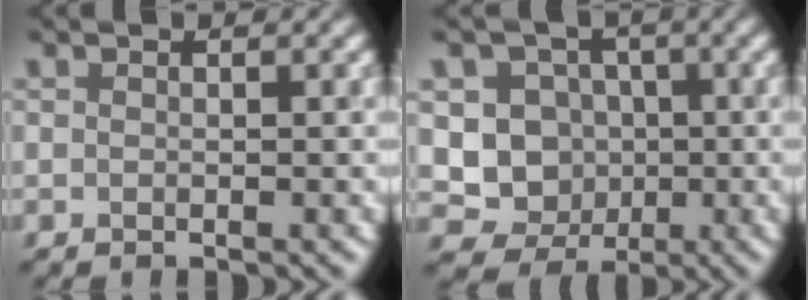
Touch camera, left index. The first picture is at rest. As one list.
[{"total": 5.8, "force": [0.0, 5.5, 2.0], "torque": [-0.009, 0.003, -0.022]}]